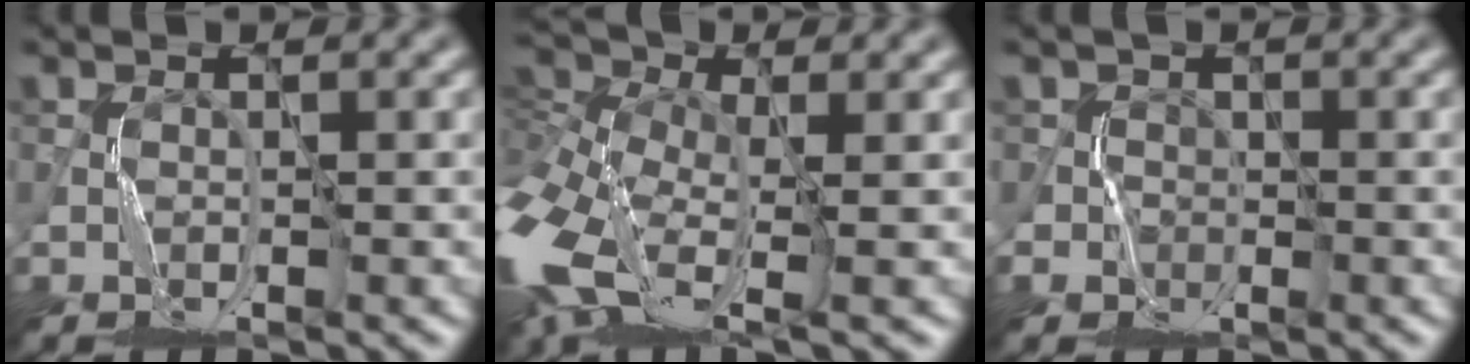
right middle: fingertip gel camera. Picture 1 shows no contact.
{"total": 11.5, "force": [-2.3, 6.6, 9.2], "torque": [-0.235, -0.023, -0.038]}
{"total": 1.6, "force": [-0.2, 1.1, -1.1], "torque": [0.031, -0.002, -0.002]}